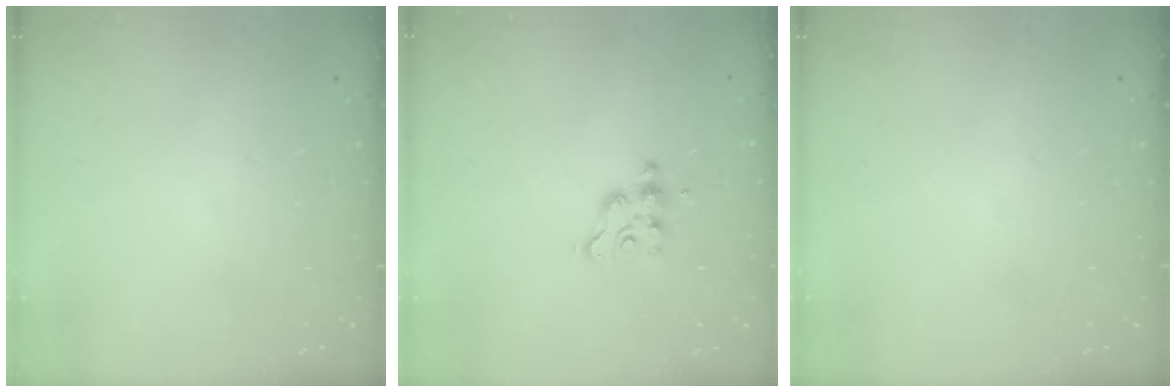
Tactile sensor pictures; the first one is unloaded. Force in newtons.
{"total": 3.9, "press": 3.8, "slide": 0.6}
{"total": 0.0}